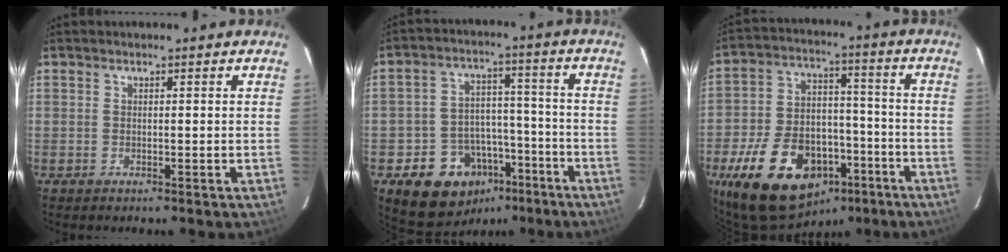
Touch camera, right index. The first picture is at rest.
{"total": 14.5, "force": [-8.1, 10.8, 5.2], "torque": [-0.113, 0.039, -0.097]}
{"total": 21.2, "force": [-12.0, 12.8, 11.9], "torque": [-0.242, 0.022, -0.173]}